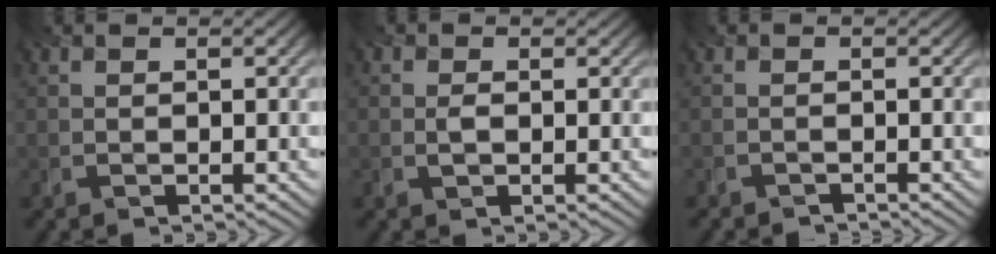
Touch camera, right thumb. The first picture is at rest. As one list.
[{"total": 1.2, "force": [0.0, 0.9, 0.8], "torque": [-0.019, -0.002, -0.001]}, {"total": 1.0, "force": [-0.9, 0.1, -0.4], "torque": [0.006, -0.004, -0.020]}]